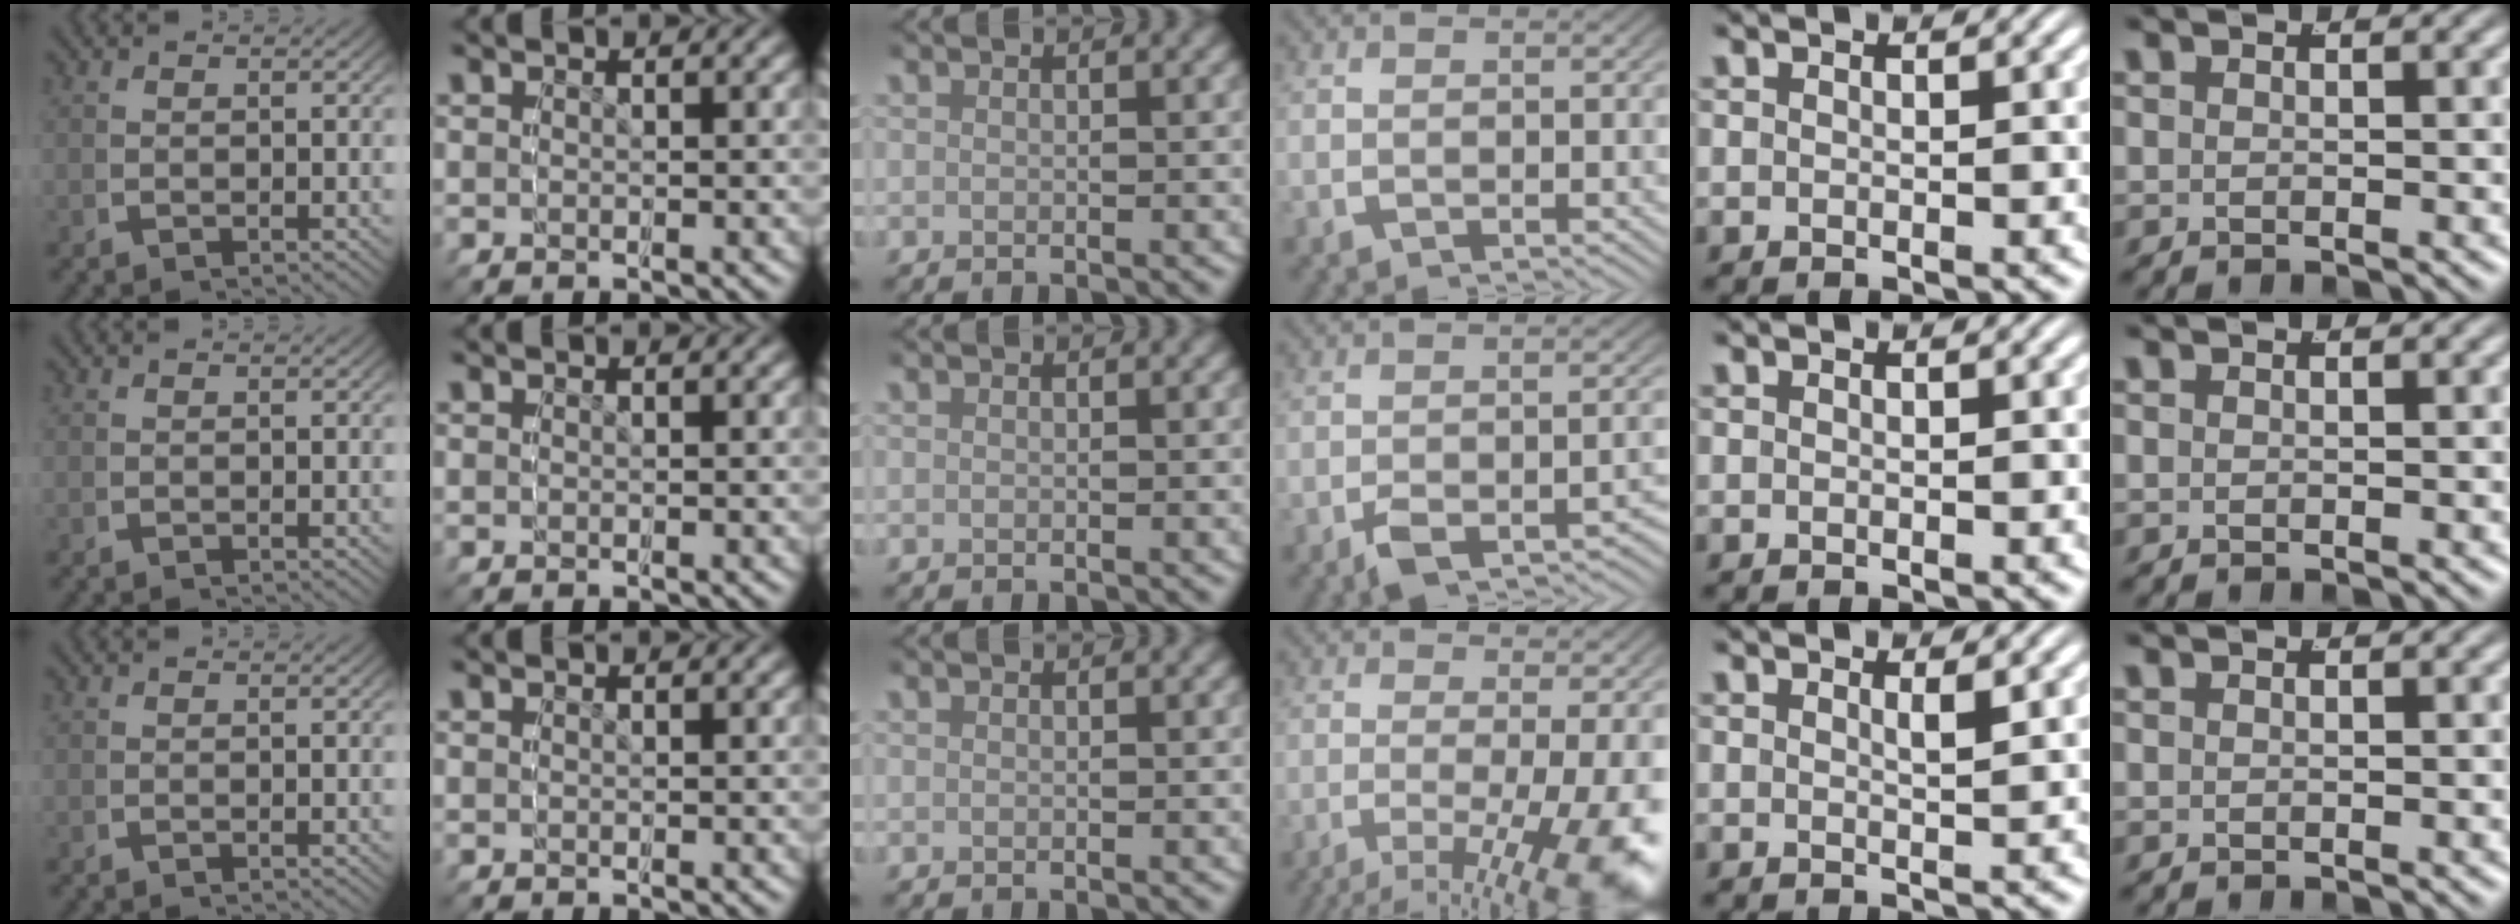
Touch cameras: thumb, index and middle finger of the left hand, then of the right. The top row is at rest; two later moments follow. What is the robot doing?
{"motion": "grasp_and_lifting", "object": "button"}